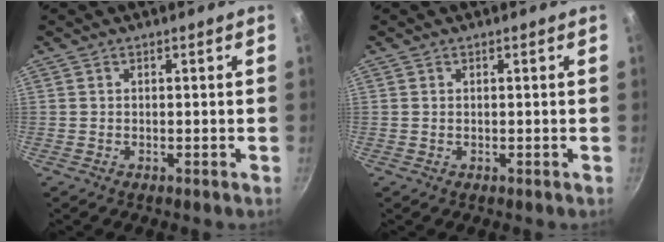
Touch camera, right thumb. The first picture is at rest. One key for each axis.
{"total": 0.0}